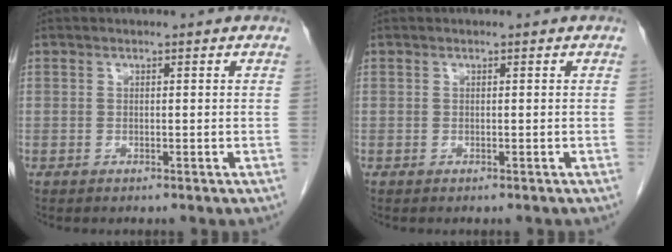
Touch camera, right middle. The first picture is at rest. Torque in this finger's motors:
{"motor_torque": [0.60, -0.85, -0.02, 0.01]}